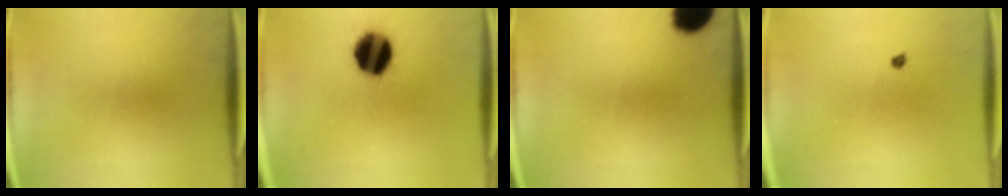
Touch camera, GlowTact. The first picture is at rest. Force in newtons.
{"total": 14.3}
{"total": 10.0}
{"total": 0.6}